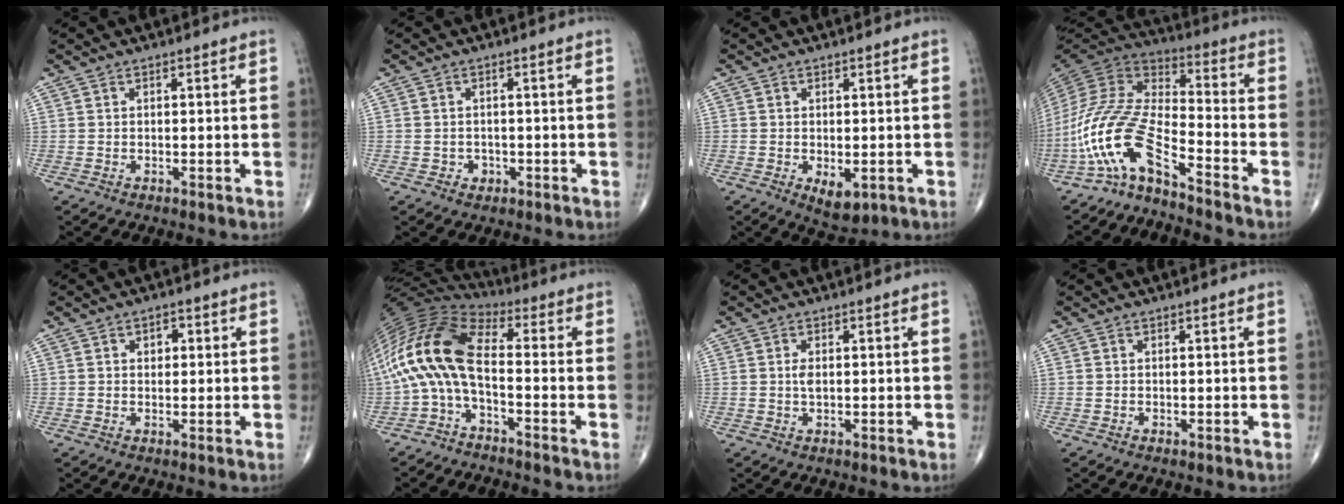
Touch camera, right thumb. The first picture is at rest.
{"total": 1.8, "force": [-0.7, 1.6, 0.4], "torque": [0.001, 0.006, -0.008]}
{"total": 4.4, "force": [-1.2, 2.5, 3.5], "torque": [-0.048, -0.008, -0.007]}
{"total": 14.2, "force": [-9.0, 4.3, 10.1], "torque": [-0.217, 0.082, -0.178]}
{"total": 2.5, "force": [0.7, 1.8, 1.5], "torque": [-0.009, 0.001, 0.008]}
{"total": 14.9, "force": [-2.5, 6.5, 13.2], "torque": [-0.271, 0.064, -0.062]}
{"total": 1.4, "force": [0.1, 0.6, 1.3], "torque": [-0.024, -0.003, 0.004]}
{"total": 0.0}